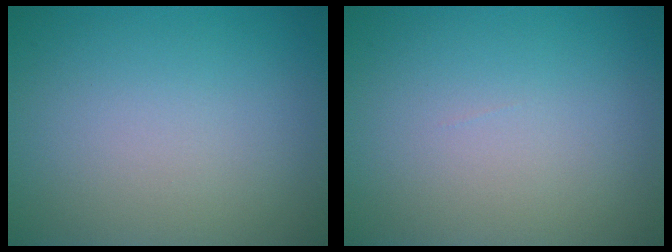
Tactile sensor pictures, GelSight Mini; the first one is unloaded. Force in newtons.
{"total": 0.0}